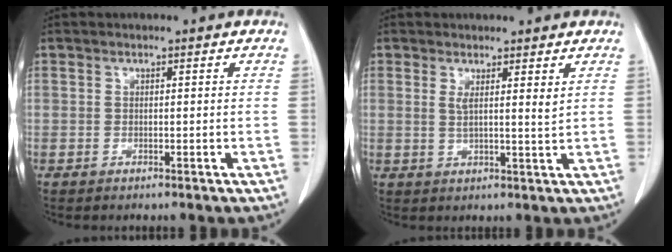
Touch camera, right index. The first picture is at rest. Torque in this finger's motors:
{"motor_torque": [-0.03, -0.03, -0.05, 0.00]}